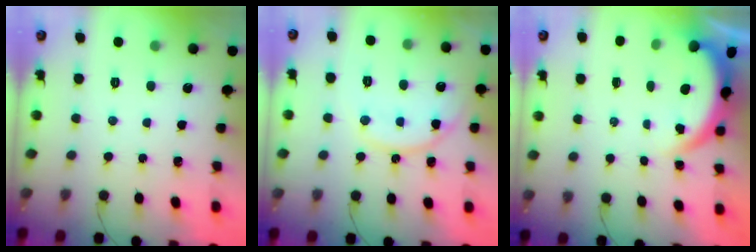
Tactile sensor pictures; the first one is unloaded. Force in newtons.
{"total": 13.0, "press": 13.0, "slide": 0.9}
{"total": 4.0, "press": 4.0, "slide": 0.2}